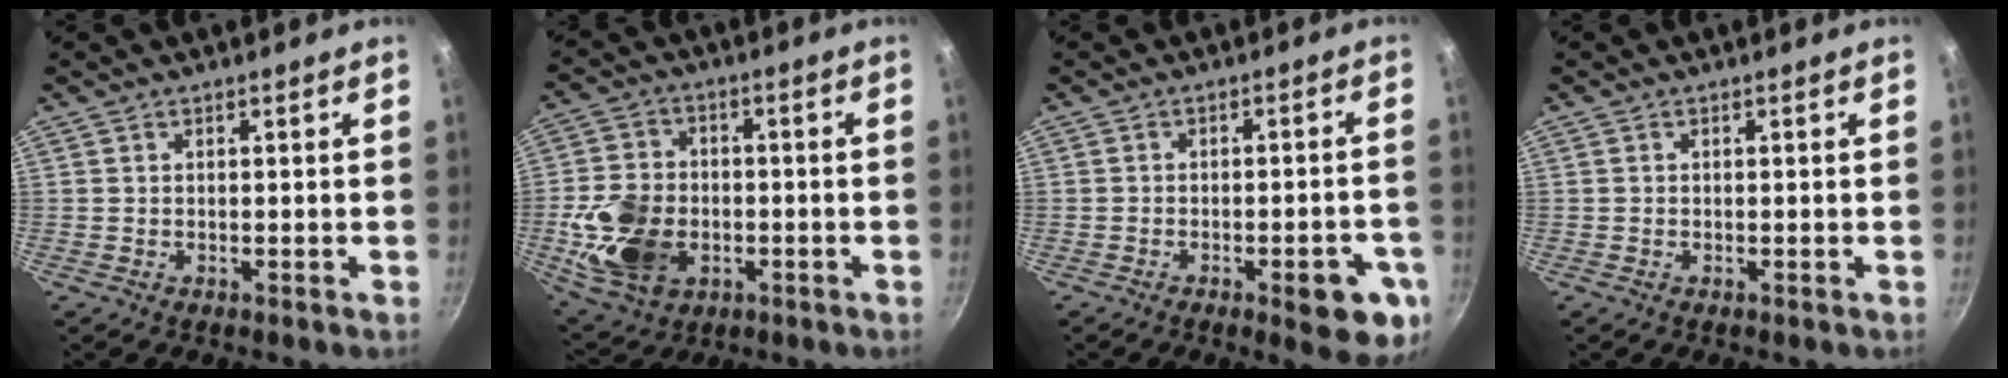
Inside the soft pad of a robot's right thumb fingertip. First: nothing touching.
{"total": 14.8, "force": [-3.0, 10.8, 9.7], "torque": [-0.172, 0.009, -0.046]}
{"total": 10.3, "force": [-4.1, 3.4, 8.7], "torque": [-0.077, 0.018, -0.045]}
{"total": 0.0}